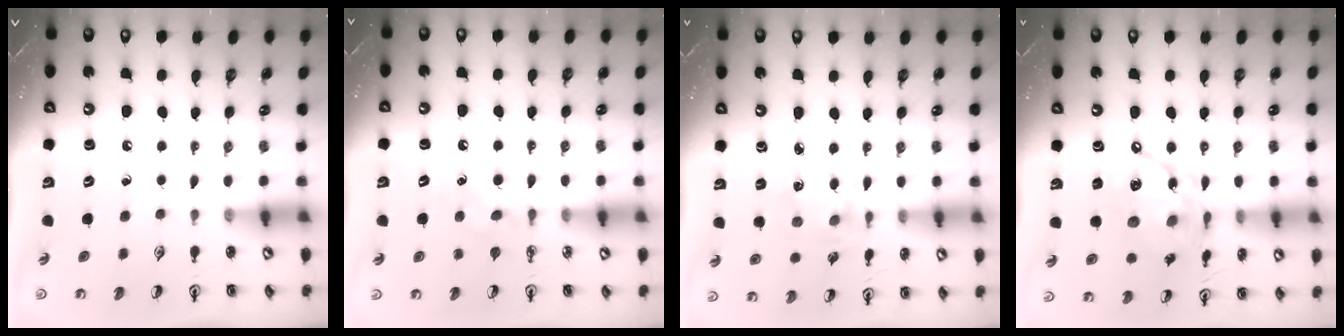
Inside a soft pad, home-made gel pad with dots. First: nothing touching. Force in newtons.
{"total": 5.5, "press": 5.4, "slide": 0.8}
{"total": 2.9, "press": 2.8, "slide": 0.8}
{"total": 15.1, "press": 15.0, "slide": 1.6}